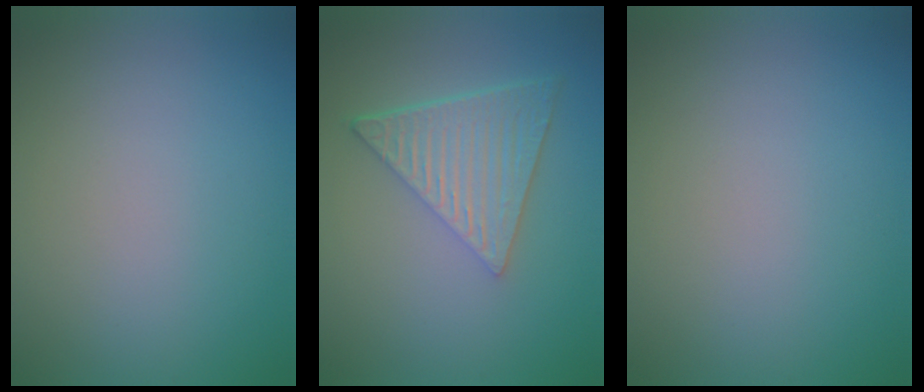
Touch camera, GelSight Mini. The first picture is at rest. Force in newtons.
{"total": 6.4, "press": 4.5, "slide": 4.5}
{"total": 0.0}